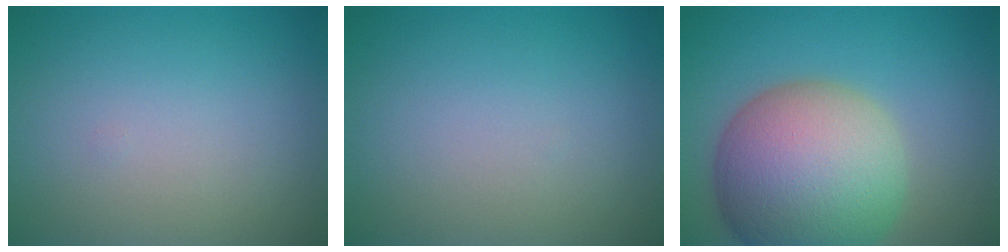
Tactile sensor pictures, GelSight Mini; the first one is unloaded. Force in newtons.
{"total": 0.0}
{"total": 13.3, "press": 13.2, "slide": 0.8}